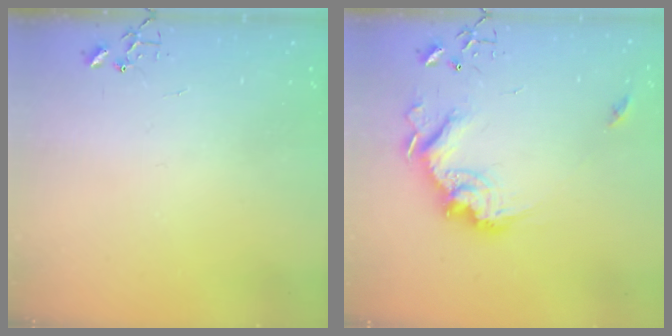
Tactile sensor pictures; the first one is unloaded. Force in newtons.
{"total": 17.8, "press": 17.7, "slide": 2.1}